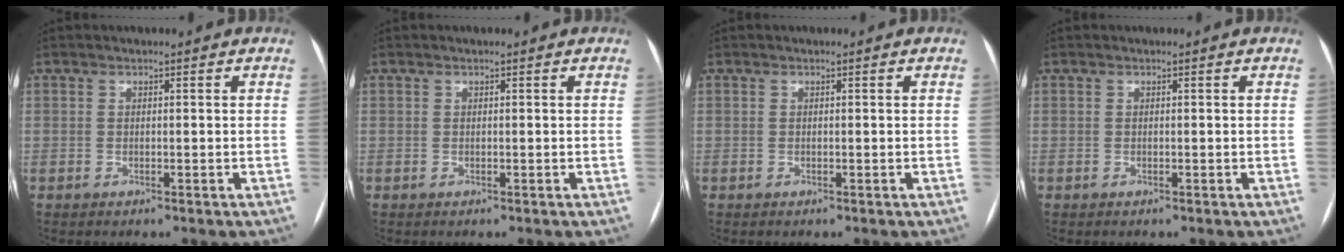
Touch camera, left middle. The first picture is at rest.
{"total": 0.0}
{"total": 0.0}
{"total": 0.0}